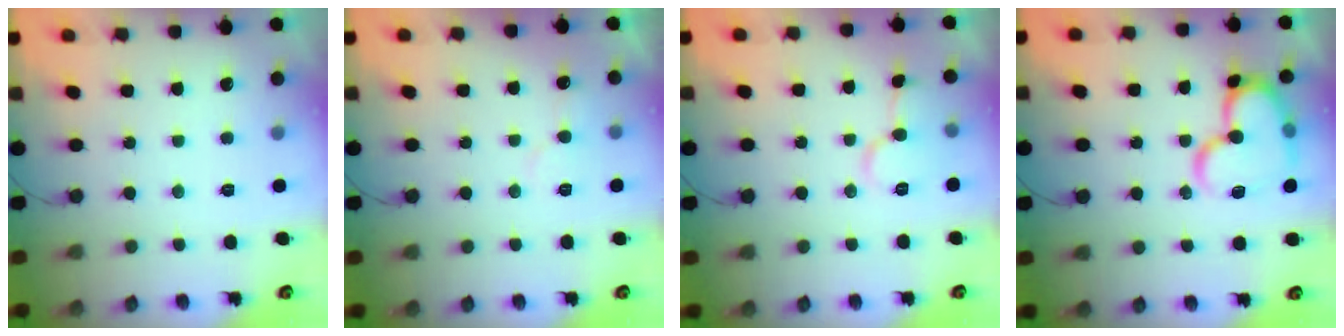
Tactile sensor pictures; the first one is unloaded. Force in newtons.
{"total": 5.1, "press": 5.1, "slide": 0.3}
{"total": 8.0, "press": 8.0, "slide": 0.6}
{"total": 17.6, "press": 17.5, "slide": 2.1}